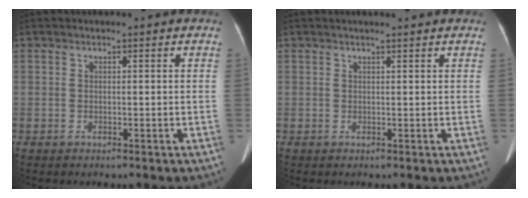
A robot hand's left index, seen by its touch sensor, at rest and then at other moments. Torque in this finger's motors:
{"motor_torque": [-0.26, 0.35, -0.28, -0.03]}